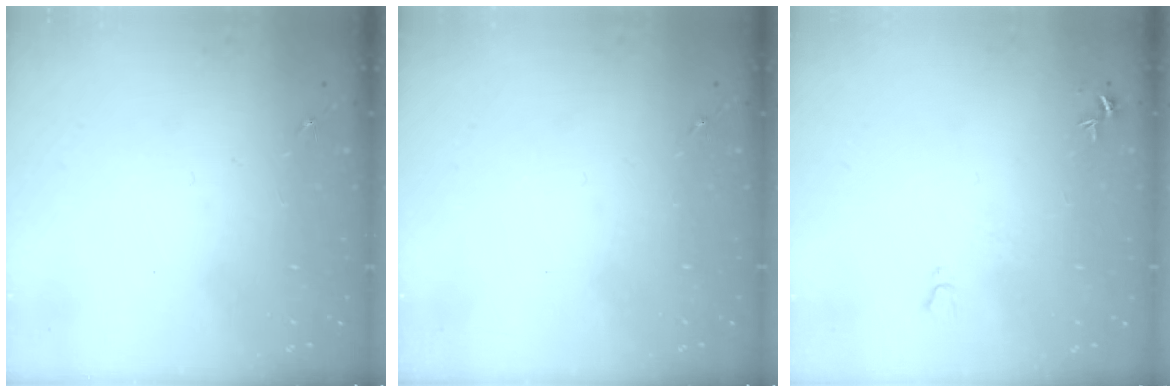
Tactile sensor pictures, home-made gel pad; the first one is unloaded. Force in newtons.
{"total": 0.0}
{"total": 4.9, "press": 4.9, "slide": 0.6}